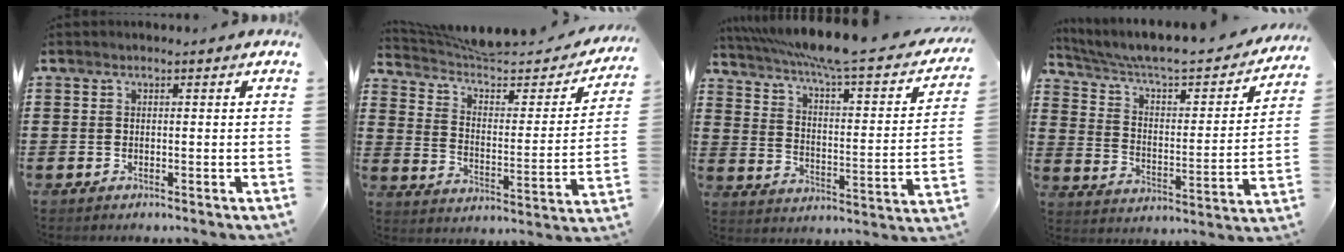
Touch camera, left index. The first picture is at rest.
{"total": 5.9, "force": [5.0, 1.5, 2.6], "torque": [-0.079, -0.036, 0.081]}
{"total": 7.0, "force": [5.4, -0.4, 4.5], "torque": [-0.109, -0.047, 0.086]}
{"total": 5.7, "force": [4.8, 1.2, 2.8], "torque": [-0.080, -0.043, 0.075]}